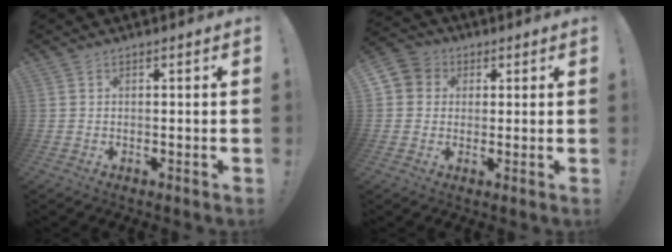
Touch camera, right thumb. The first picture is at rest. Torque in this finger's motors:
{"motor_torque": [0.14, 0.69, 0.02, 0.08, 0.06]}